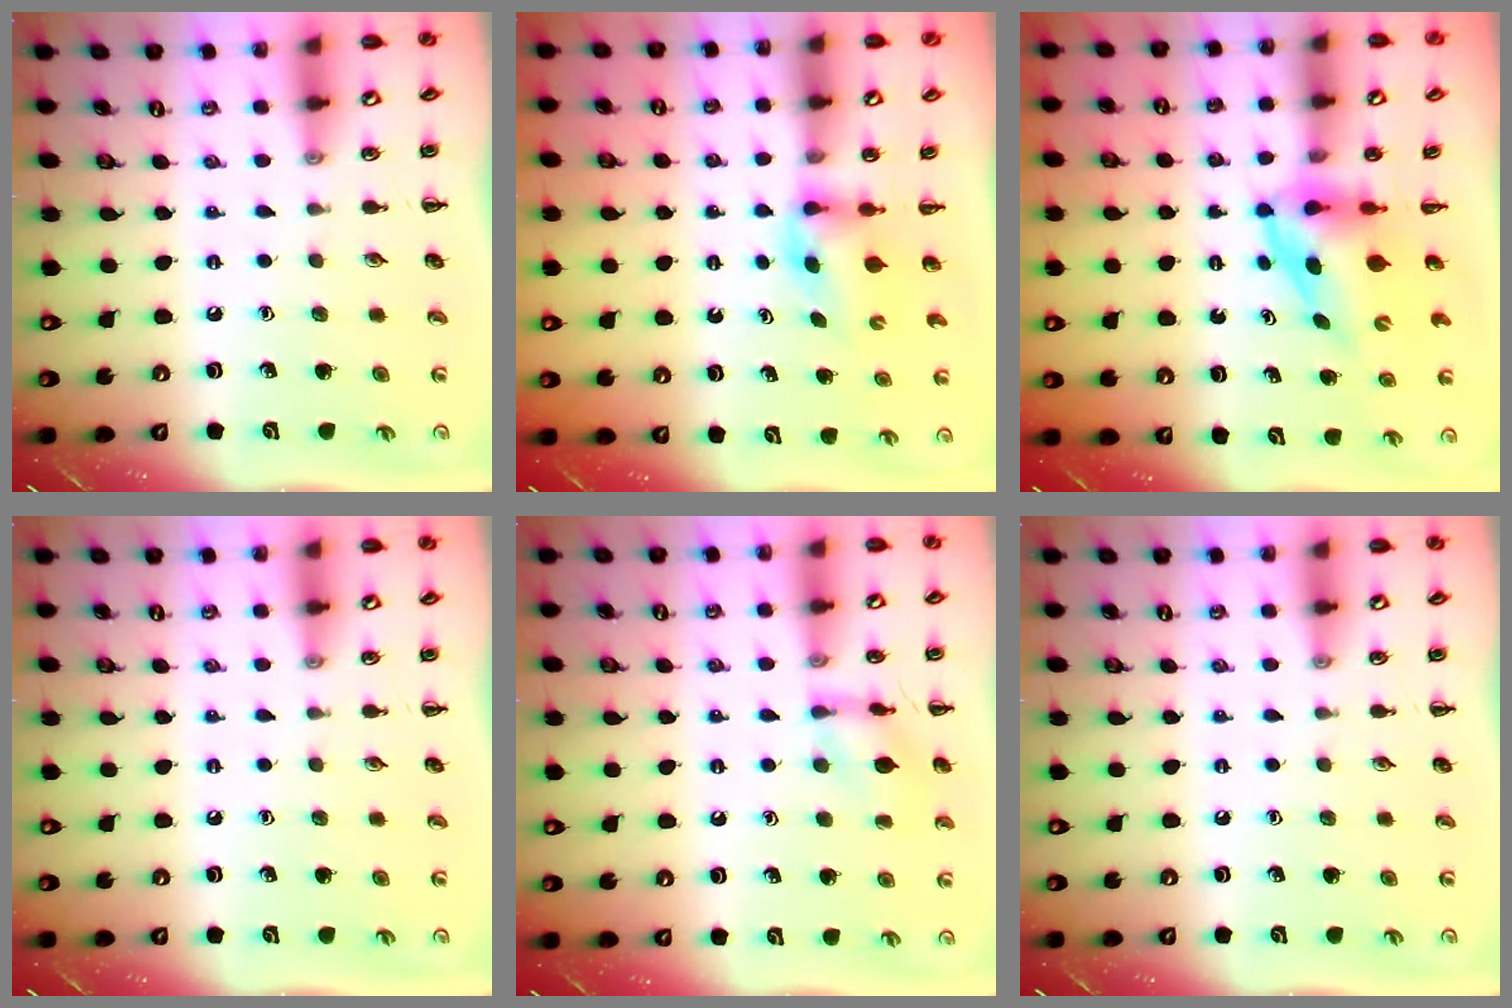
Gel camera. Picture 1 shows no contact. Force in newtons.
{"total": 2.9, "press": 2.7, "slide": 1.0}
{"total": 3.9, "press": 3.8, "slide": 0.7}
{"total": 0.0}
{"total": 10.0, "press": 10.0, "slide": 0.6}
{"total": 0.0}